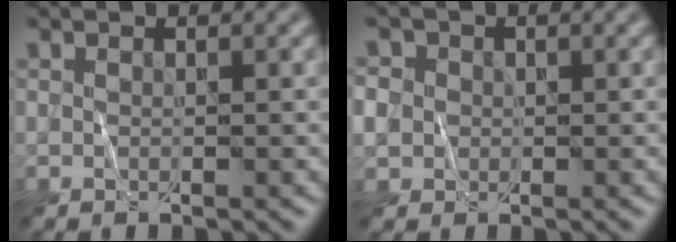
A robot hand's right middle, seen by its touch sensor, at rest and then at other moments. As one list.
[{"total": 4.1, "force": [0.3, 3.8, 1.5], "torque": [-0.033, 0.021, -0.015]}]